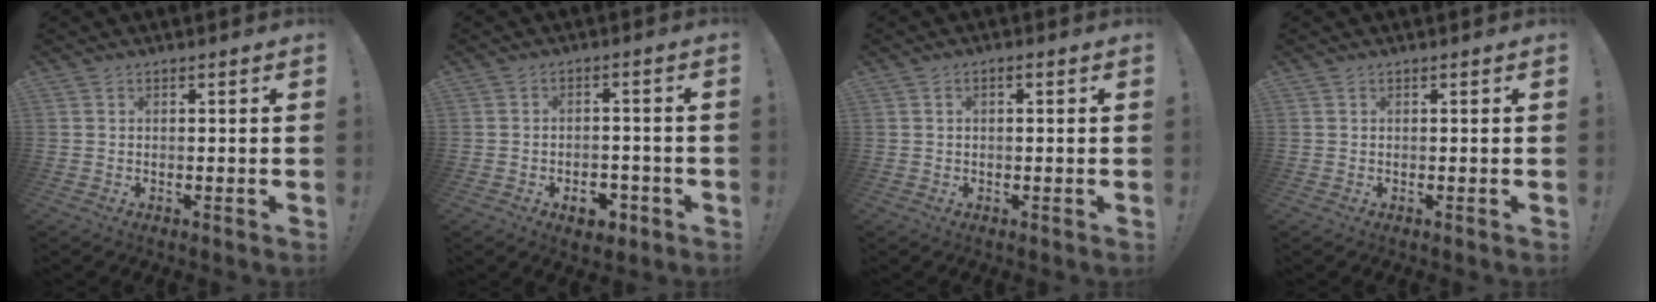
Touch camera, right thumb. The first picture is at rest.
{"total": 6.0, "force": [-3.2, 4.0, 3.3], "torque": [-0.020, 0.018, -0.054]}
{"total": 1.3, "force": [0.0, 0.6, 1.2], "torque": [-0.025, 0.005, 0.000]}
{"total": 0.0}